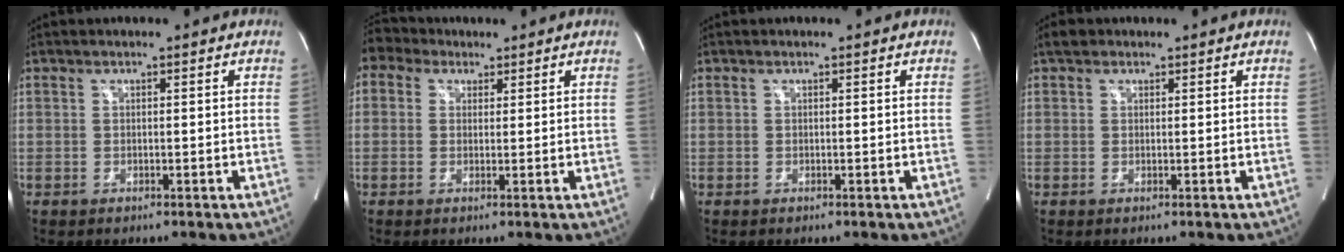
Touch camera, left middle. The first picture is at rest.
{"total": 2.9, "force": [2.2, 1.9, -0.5], "torque": [-0.004, 0.019, 0.044]}
{"total": 0.0}
{"total": 1.4, "force": [1.0, 0.8, 0.4], "torque": [-0.009, 0.013, 0.016]}